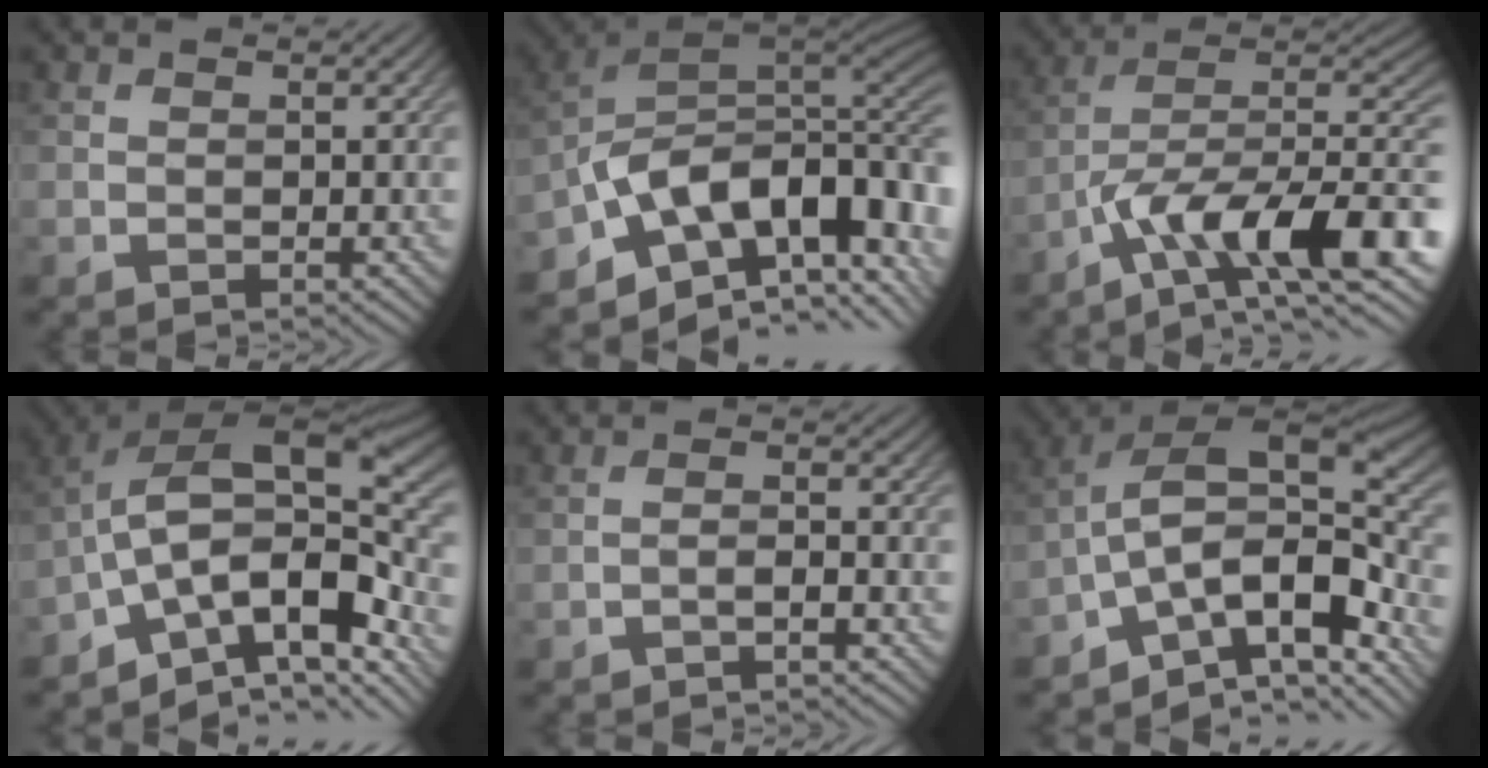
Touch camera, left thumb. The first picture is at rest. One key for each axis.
{"total": 14.0, "fx": -5.2, "fy": 7.3, "fz": 10.8, "tx": -0.198, "ty": 0.000, "tz": -0.094}
{"total": 14.4, "fx": -6.8, "fy": 5.5, "fz": 11.5, "tx": -0.178, "ty": -0.007, "tz": -0.128}
{"total": 14.8, "fx": -4.9, "fy": 7.3, "fz": 11.9, "tx": -0.215, "ty": 0.017, "tz": -0.088}
{"total": 2.0, "fx": -1.4, "fy": 0.3, "fz": 1.4, "tx": -0.024, "ty": 0.008, "tz": -0.033}
{"total": 13.9, "fx": -5.7, "fy": 6.6, "fz": 10.9, "tx": -0.194, "ty": 0.019, "tz": -0.109}